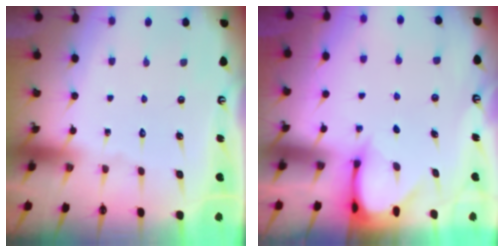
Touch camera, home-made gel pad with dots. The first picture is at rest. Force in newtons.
{"total": 3.5, "press": 3.5, "slide": 0.2}